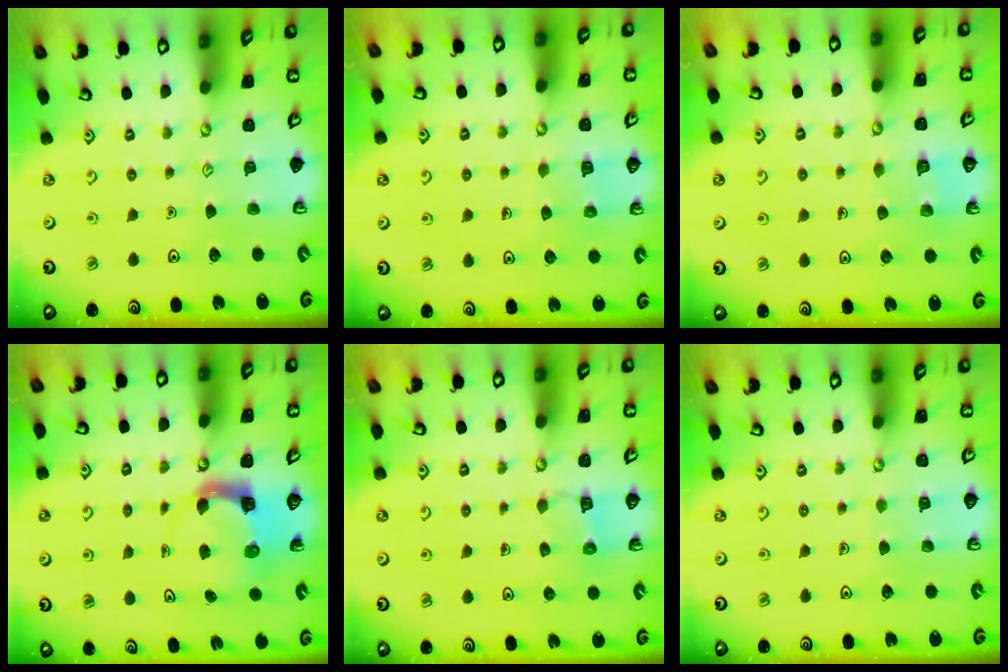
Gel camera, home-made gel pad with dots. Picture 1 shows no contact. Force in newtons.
{"total": 4.0, "press": 4.0, "slide": 0.4}
{"total": 2.5, "press": 2.5, "slide": 0.1}
{"total": 3.7, "press": 3.7, "slide": 0.5}
{"total": 5.3, "press": 5.2, "slide": 0.4}
{"total": 3.8, "press": 3.7, "slide": 0.2}